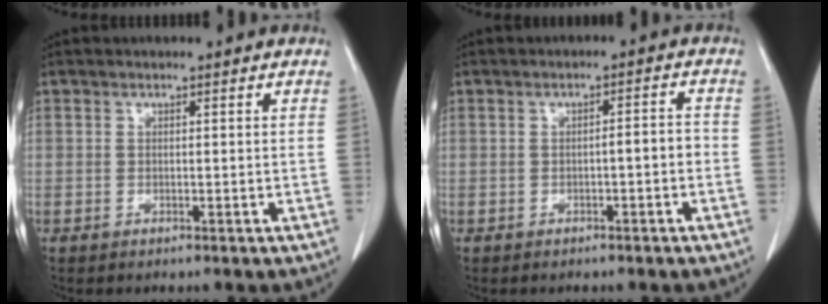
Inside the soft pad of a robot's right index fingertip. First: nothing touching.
{"total": 2.4, "force": [-0.8, 0.5, 2.2], "torque": [-0.029, 0.007, -0.012]}